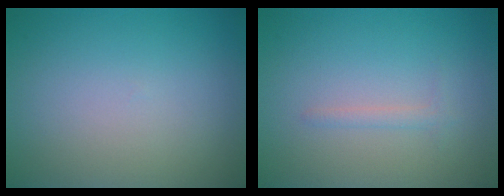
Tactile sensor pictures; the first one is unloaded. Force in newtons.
{"total": 0.9, "press": 0.9, "slide": 0.0}